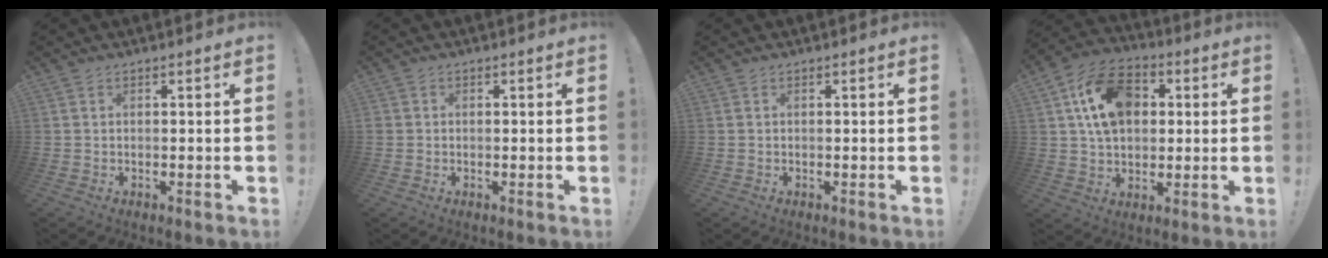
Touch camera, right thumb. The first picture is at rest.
{"total": 1.1, "force": [-0.2, 1.1, 0.3], "torque": [-0.006, 0.004, -0.004]}
{"total": 0.0}
{"total": 16.4, "force": [4.7, 12.0, 10.2], "torque": [-0.163, -0.001, 0.091]}